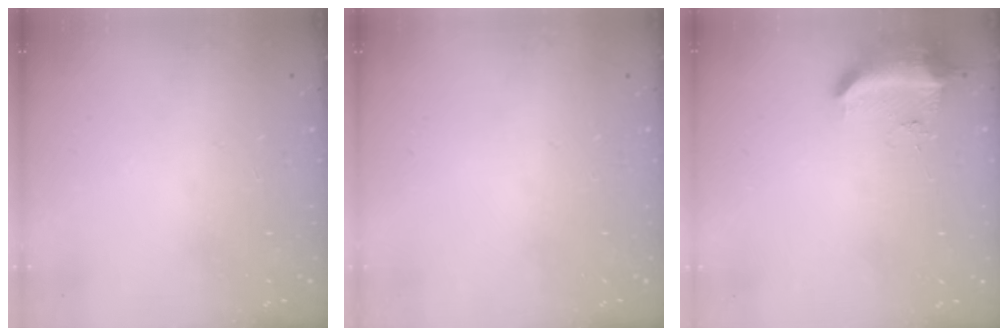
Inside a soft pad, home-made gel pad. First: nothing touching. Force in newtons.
{"total": 0.0}
{"total": 10.2, "press": 9.6, "slide": 3.5}